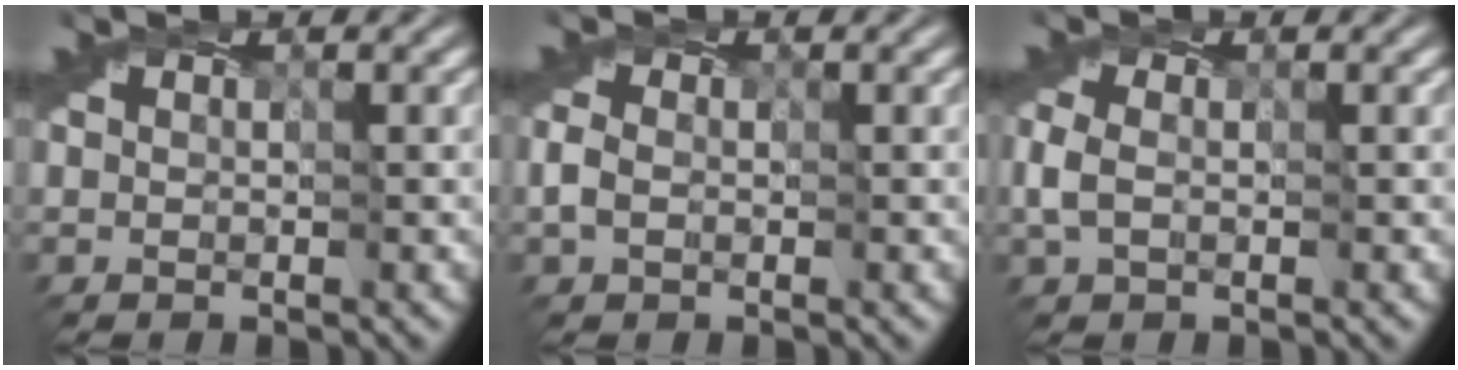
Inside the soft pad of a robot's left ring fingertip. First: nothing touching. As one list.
[{"total": 1.2, "force": [-0.5, 0.9, 0.6], "torque": [-0.018, 0.005, -0.011]}, {"total": 1.6, "force": [-0.4, 1.1, 1.0], "torque": [-0.031, 0.003, -0.008]}]